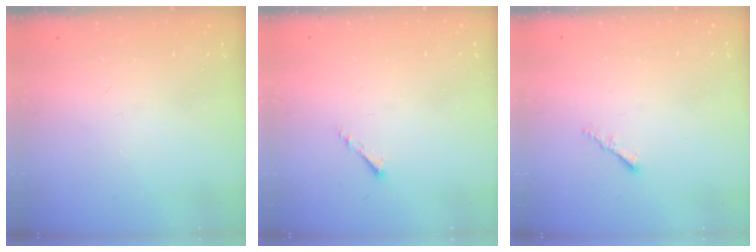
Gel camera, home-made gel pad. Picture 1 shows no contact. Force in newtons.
{"total": 1.1, "press": 1.0, "slide": 0.3}
{"total": 1.0, "press": 1.0, "slide": 0.4}